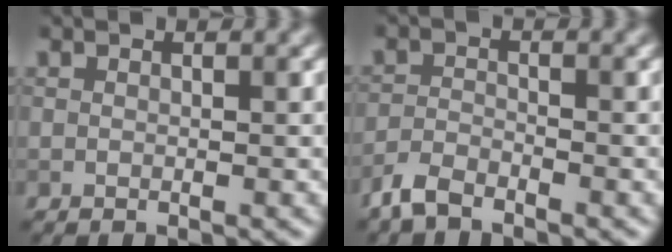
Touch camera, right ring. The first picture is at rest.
{"total": 2.3, "force": [-2.1, 0.6, 0.8], "torque": [-0.019, 0.000, -0.050]}